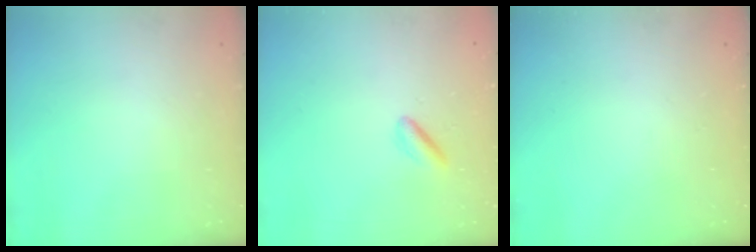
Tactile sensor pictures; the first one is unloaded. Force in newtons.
{"total": 2.9, "press": 2.7, "slide": 1.1}
{"total": 0.0}